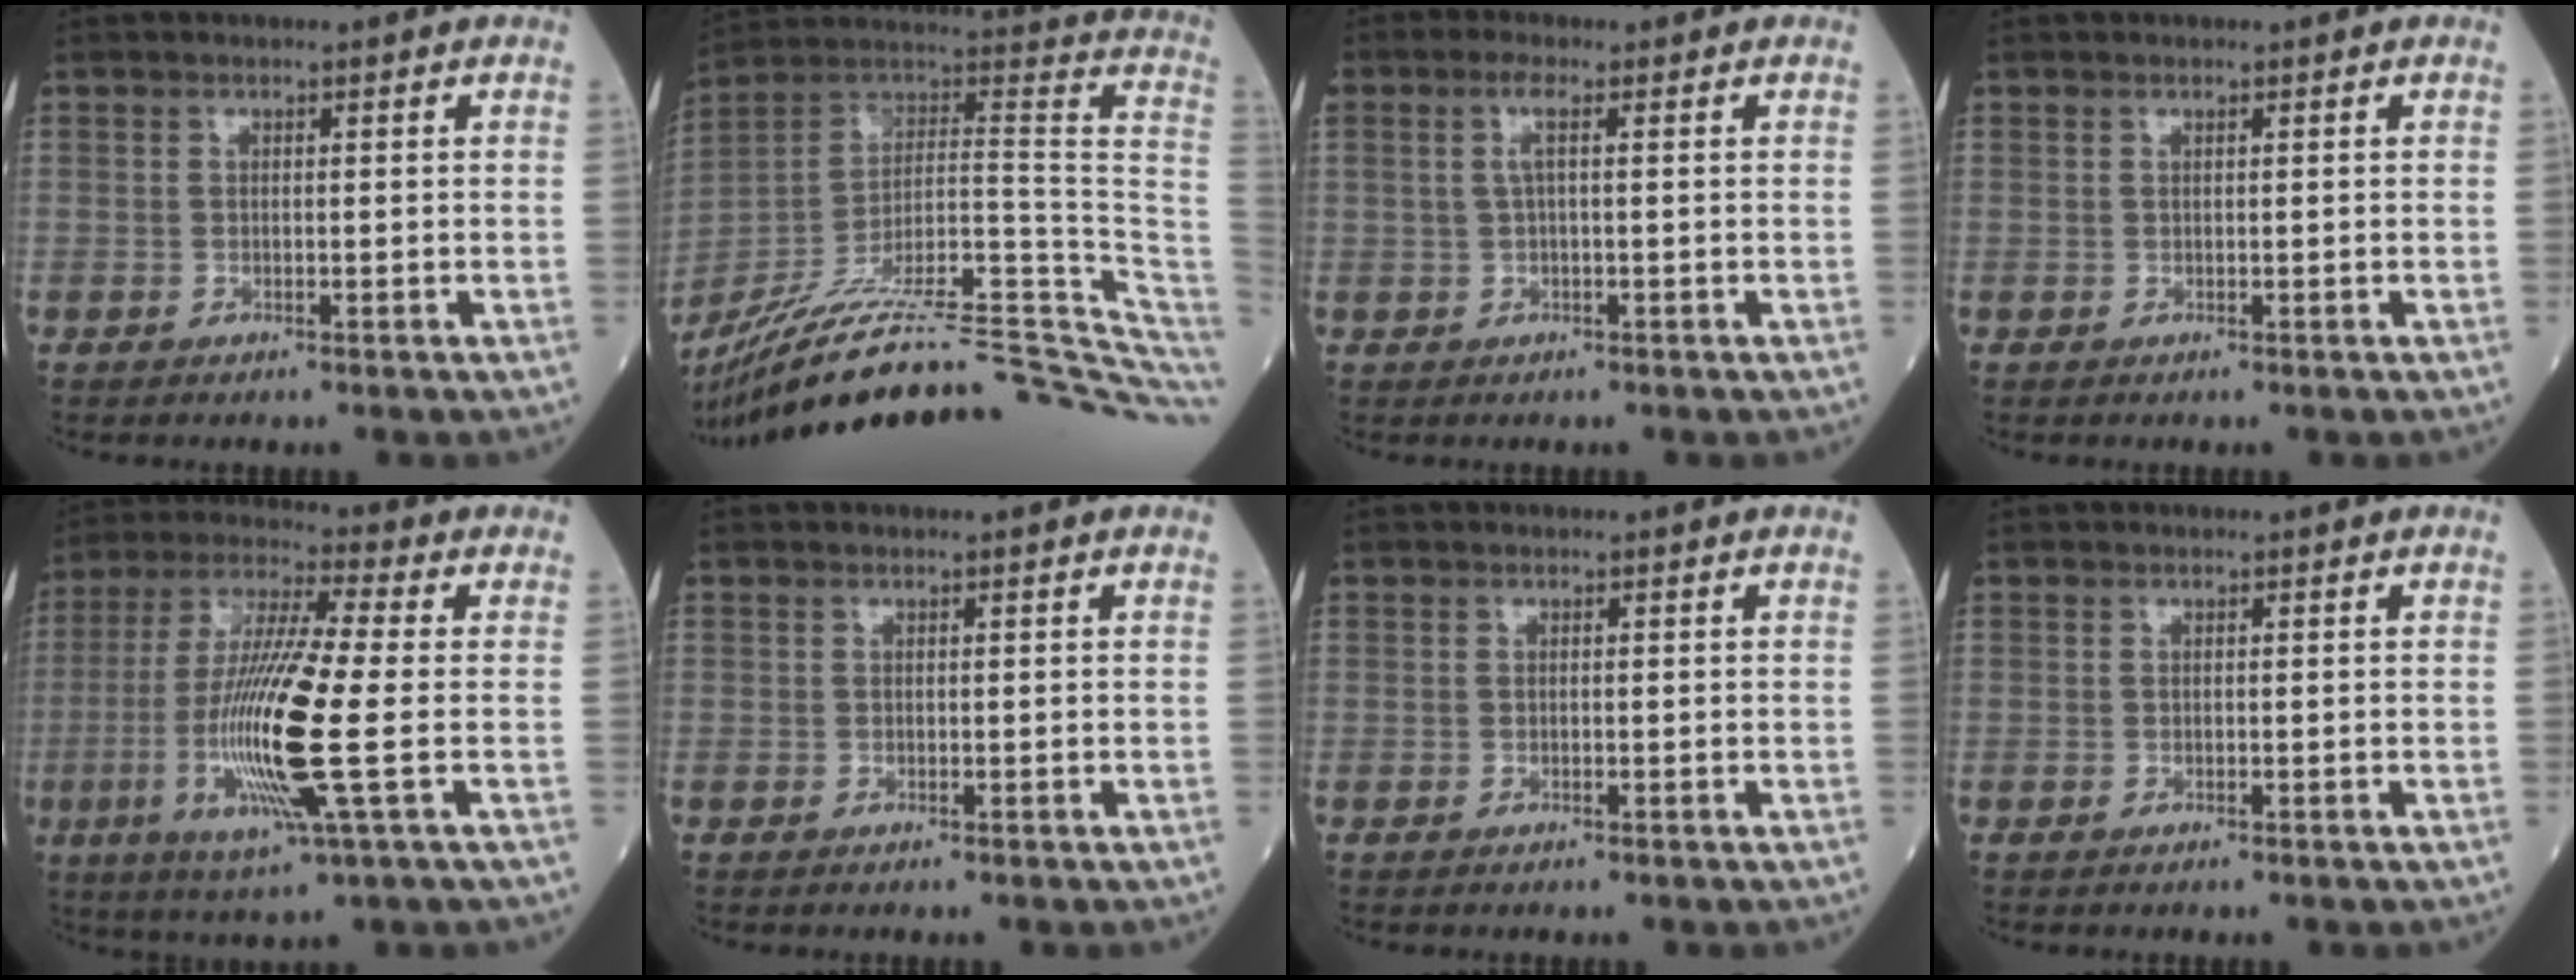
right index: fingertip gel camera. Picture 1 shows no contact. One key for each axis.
{"total": 32.4, "fx": -27.0, "fy": 3.3, "fz": 17.5, "tx": -0.177, "ty": 0.011, "tz": -0.395}
{"total": 2.3, "fx": 0.6, "fy": 0.2, "fz": 2.3, "tx": -0.056, "ty": 0.012, "tz": 0.012}
{"total": 0.0}
{"total": 16.4, "fx": -2.9, "fy": 0.5, "fz": 16.2, "tx": -0.333, "ty": -0.015, "tz": -0.061}
{"total": 0.0}
{"total": 0.0}
{"total": 0.0}